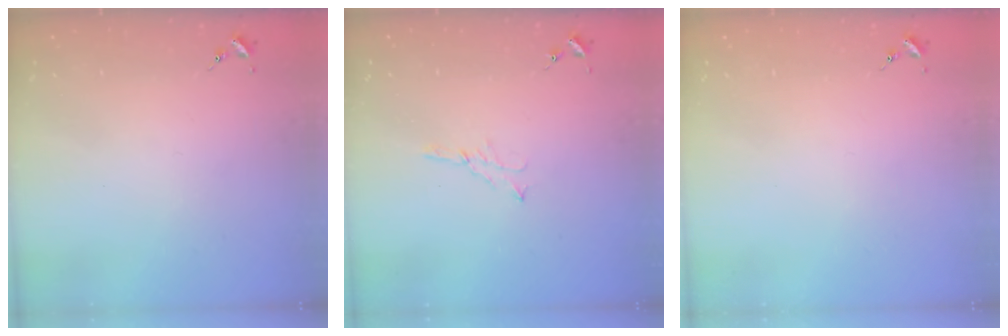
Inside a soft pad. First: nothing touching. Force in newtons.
{"total": 3.9, "press": 3.9, "slide": 0.4}
{"total": 0.0}